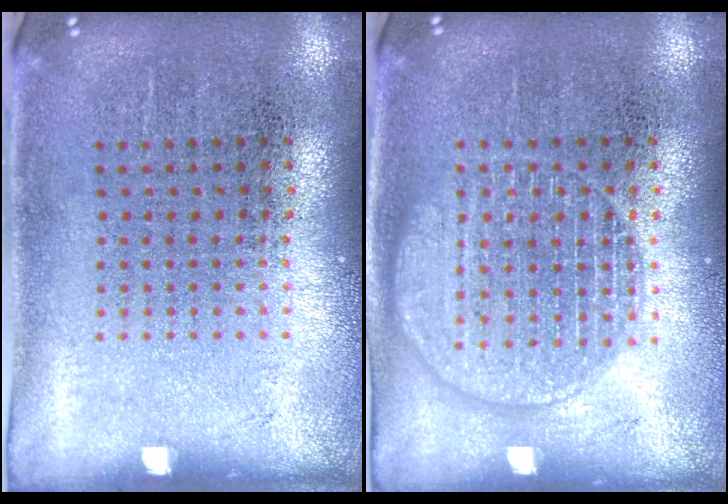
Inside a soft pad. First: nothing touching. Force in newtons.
{"total": 3.0, "press": 2.9, "slide": 0.4}